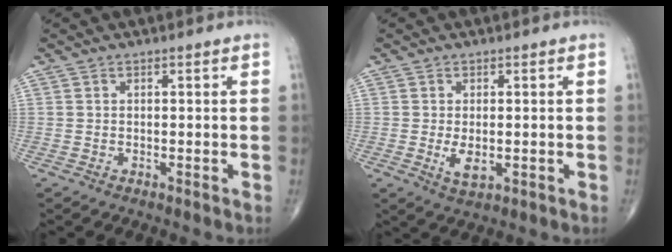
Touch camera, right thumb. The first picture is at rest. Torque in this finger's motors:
{"motor_torque": [-0.16, 0.30, 0.41, 0.19, 0.12]}